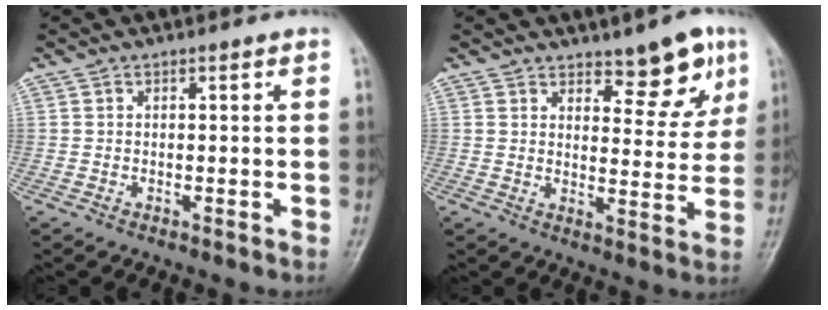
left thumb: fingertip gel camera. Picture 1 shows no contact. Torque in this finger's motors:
{"motor_torque": [0.26, 0.20, 0.16, -0.06, 0.06]}